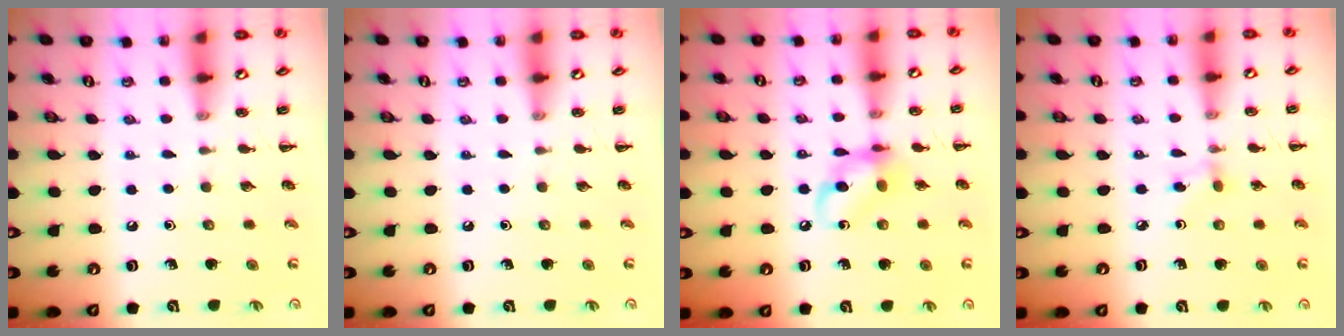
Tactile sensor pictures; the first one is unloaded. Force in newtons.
{"total": 0.0}
{"total": 10.1, "press": 9.9, "slide": 1.6}
{"total": 4.4, "press": 4.0, "slide": 1.7}